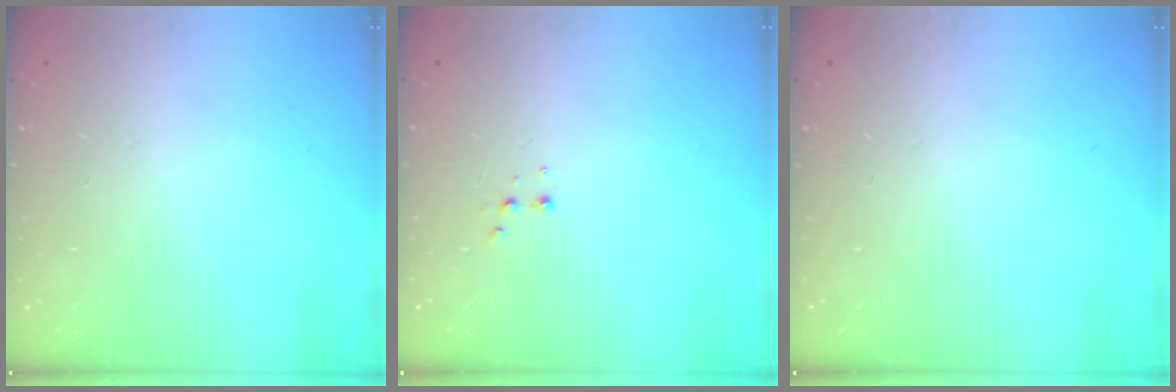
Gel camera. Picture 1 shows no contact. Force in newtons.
{"total": 2.9, "press": 2.7, "slide": 1.0}
{"total": 0.0}